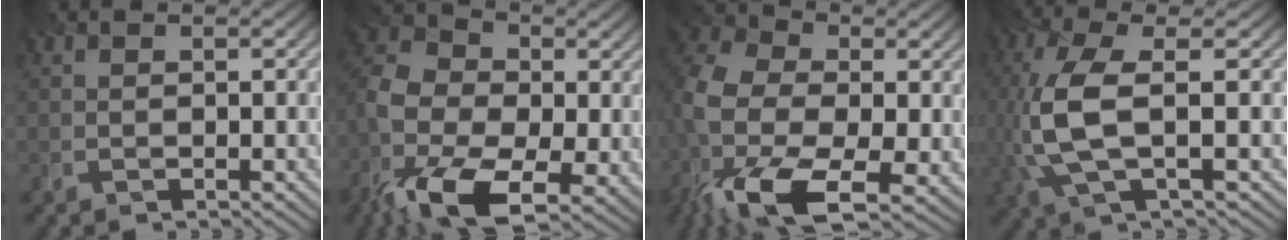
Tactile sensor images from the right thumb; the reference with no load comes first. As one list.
[{"total": 16.6, "force": [-6.0, 10.5, 11.4], "torque": [-0.265, -0.034, -0.122]}, {"total": 16.9, "force": [-4.8, 10.2, 12.6], "torque": [-0.299, -0.031, -0.088]}, {"total": 8.0, "force": [0.2, 3.0, 7.4], "torque": [-0.185, 0.002, 0.004]}]